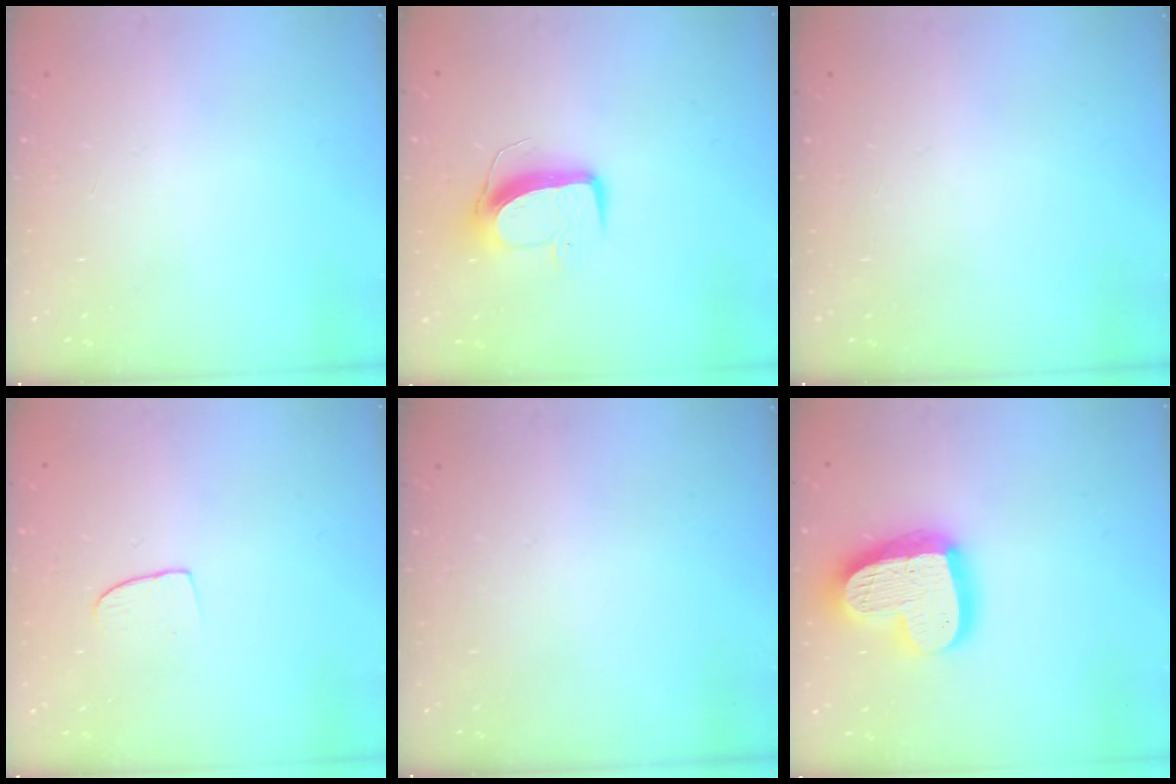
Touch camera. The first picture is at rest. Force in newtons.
{"total": 9.8, "press": 9.7, "slide": 1.0}
{"total": 0.0}
{"total": 6.3, "press": 6.3, "slide": 0.5}
{"total": 0.0}
{"total": 21.7, "press": 21.6, "slide": 2.0}